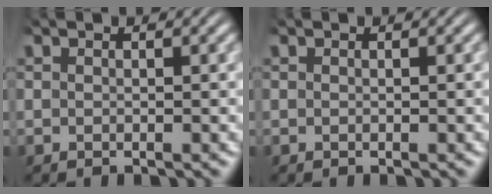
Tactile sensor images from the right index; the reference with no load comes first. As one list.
[{"total": 0.0}]